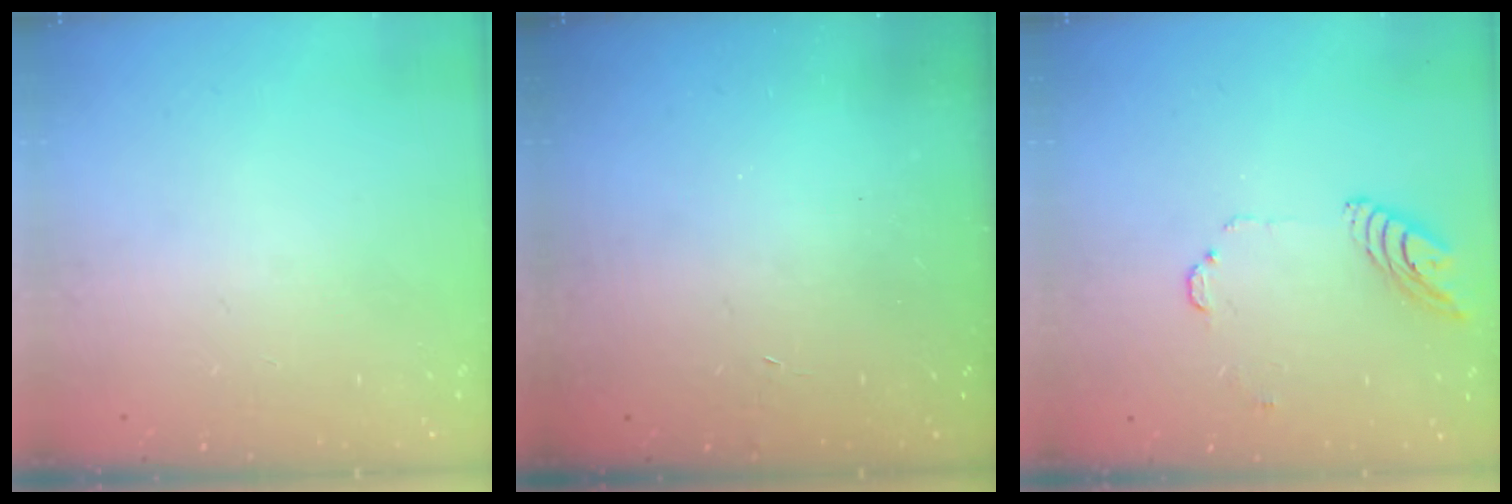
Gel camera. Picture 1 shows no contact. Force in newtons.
{"total": 3.3, "press": 3.3, "slide": 0.3}
{"total": 8.9, "press": 8.9, "slide": 1.0}